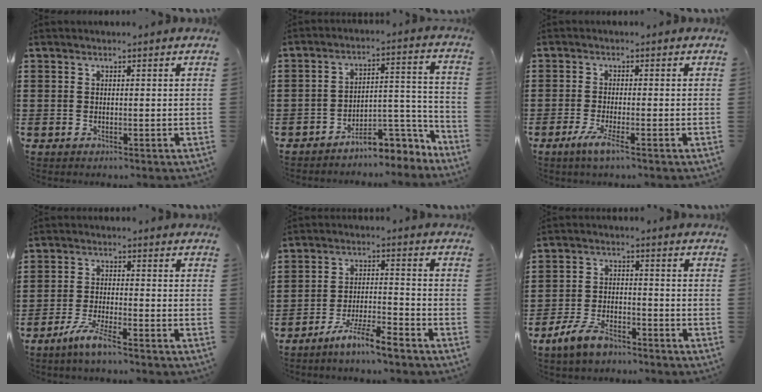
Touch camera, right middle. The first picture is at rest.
{"total": 6.3, "force": [-5.6, 1.8, 2.4], "torque": [-0.029, 0.004, -0.106]}
{"total": 3.4, "force": [-1.9, 0.2, 2.8], "torque": [-0.061, -0.012, -0.035]}
{"total": 4.7, "force": [-3.6, 0.2, 3.0], "torque": [-0.072, -0.011, -0.067]}
{"total": 6.1, "force": [-5.3, 0.0, 3.0], "torque": [-0.072, -0.011, -0.103]}
{"total": 6.0, "force": [-4.8, 2.0, 2.9], "torque": [-0.075, 0.002, -0.096]}